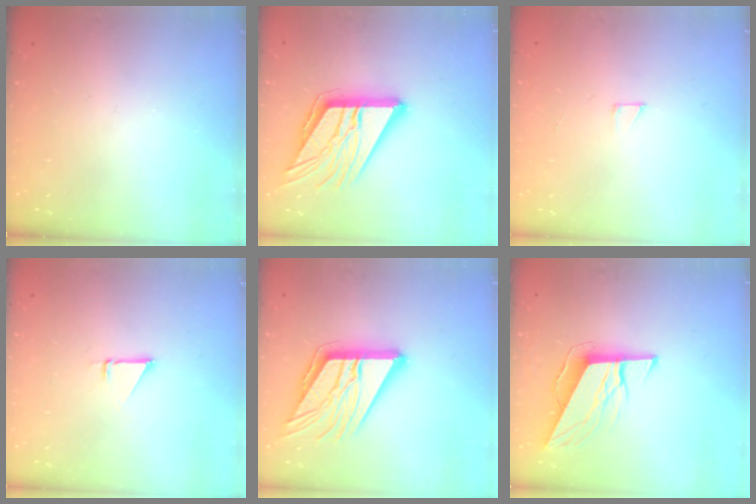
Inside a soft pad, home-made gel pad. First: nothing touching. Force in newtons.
{"total": 17.3, "press": 17.1, "slide": 2.7}
{"total": 2.0, "press": 2.0, "slide": 0.0}
{"total": 1.5, "press": 1.5, "slide": 0.1}
{"total": 17.3, "press": 17.1, "slide": 2.7}
{"total": 9.8, "press": 9.6, "slide": 2.3}